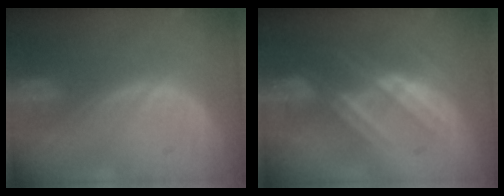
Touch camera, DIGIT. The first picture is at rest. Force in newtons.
{"total": 7.3, "press": 6.8, "slide": 2.6}